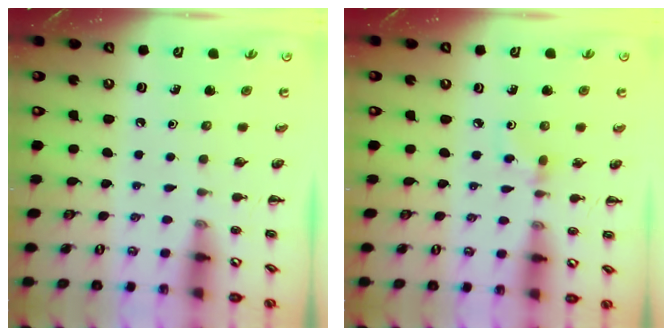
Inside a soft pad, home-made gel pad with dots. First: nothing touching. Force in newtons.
{"total": 3.0, "press": 2.8, "slide": 1.1}